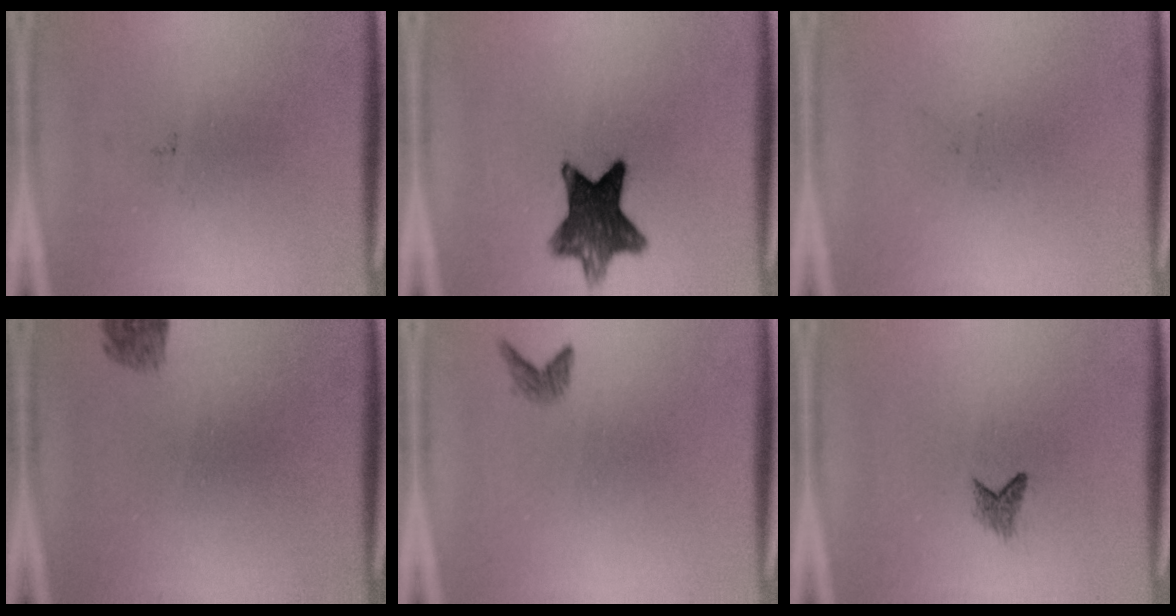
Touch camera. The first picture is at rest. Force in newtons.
{"total": 10.0}
{"total": 0.0}
{"total": 1.4}
{"total": 1.1}
{"total": 1.2}